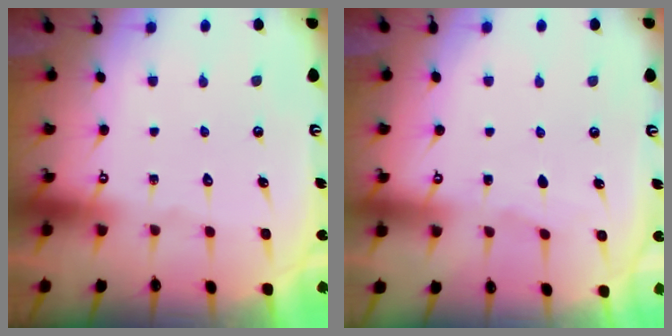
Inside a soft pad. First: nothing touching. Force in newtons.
{"total": 1.4, "press": 1.3, "slide": 0.2}